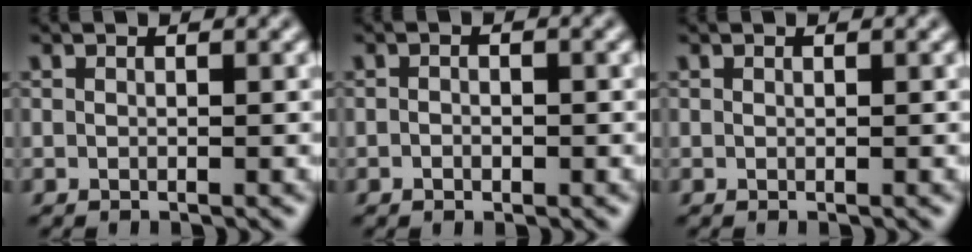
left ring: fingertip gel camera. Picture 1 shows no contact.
{"total": 1.0, "force": [-0.4, 0.6, 0.7], "torque": [-0.013, 0.000, -0.008]}
{"total": 0.0}